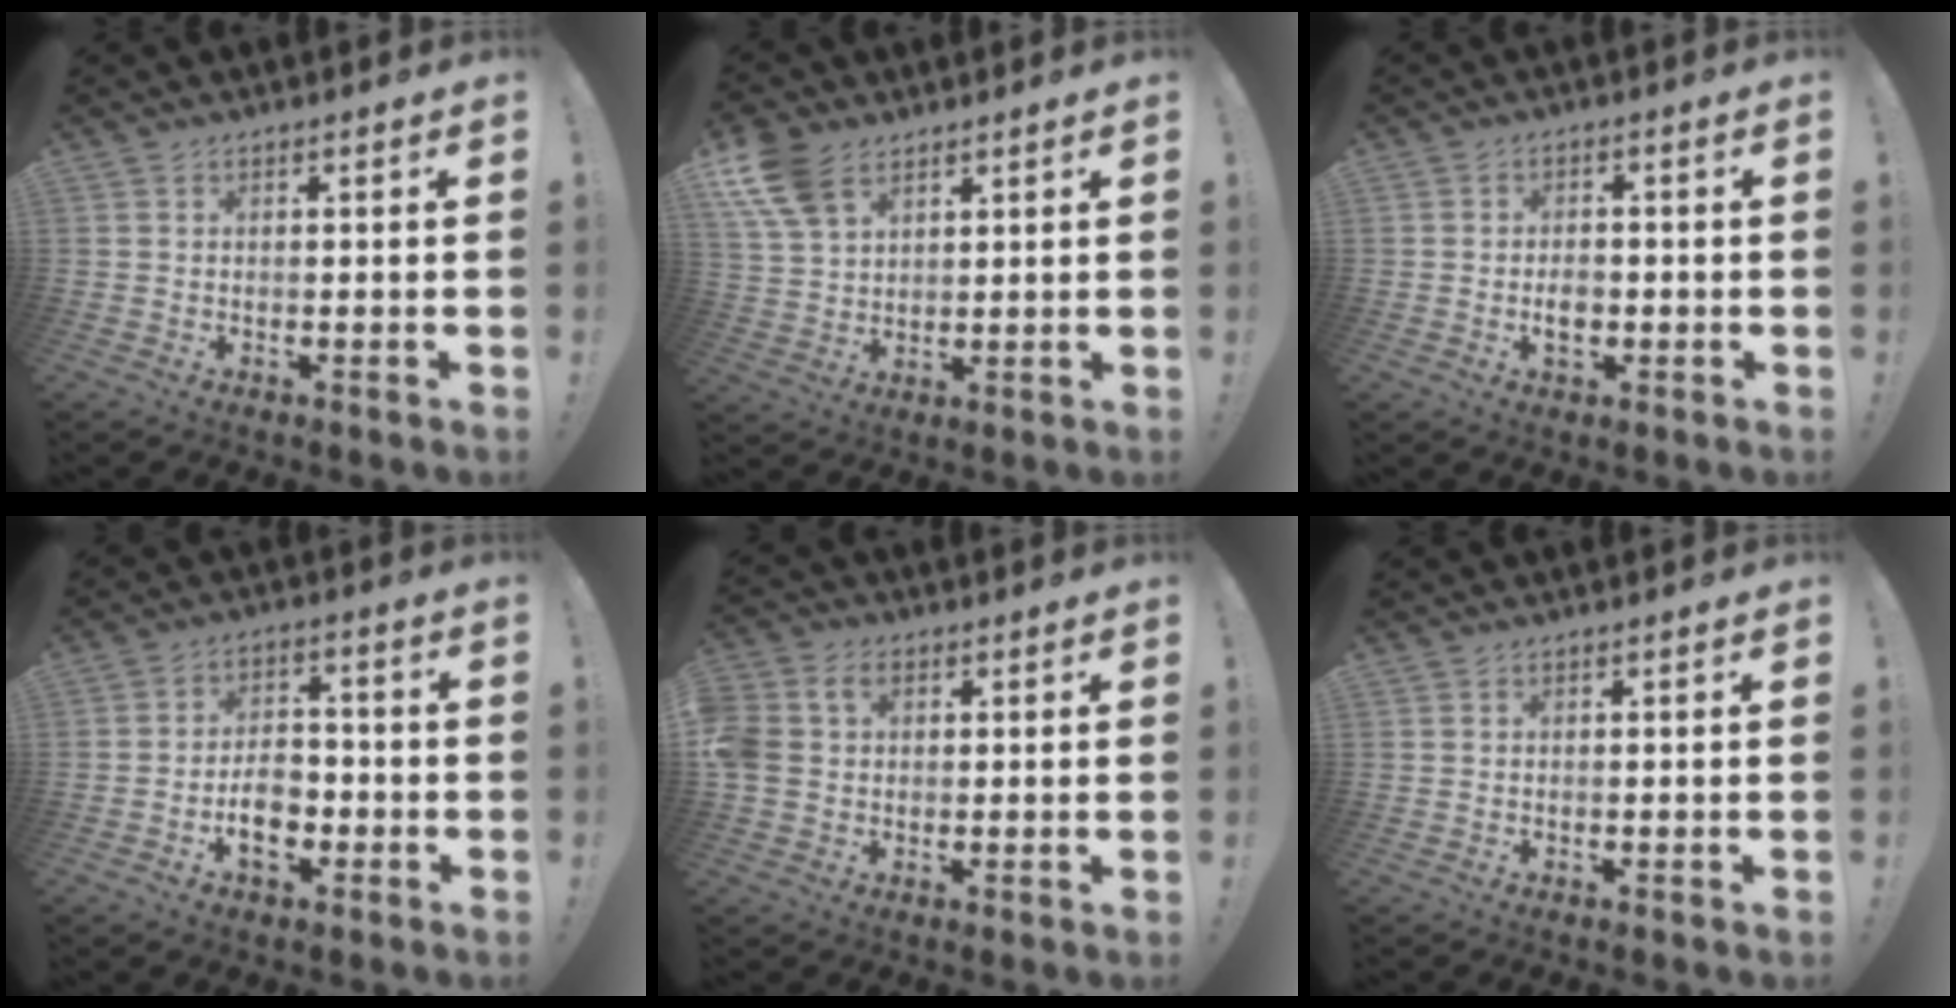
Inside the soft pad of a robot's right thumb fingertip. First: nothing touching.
{"total": 10.1, "force": [5.9, 6.2, 5.3], "torque": [-0.113, -0.016, 0.119]}
{"total": 5.0, "force": [-1.4, 4.2, 2.5], "torque": [-0.016, 0.002, -0.025]}
{"total": 9.0, "force": [-3.2, 6.3, 5.6], "torque": [-0.079, 0.015, -0.055]}
{"total": 7.4, "force": [1.2, 5.8, 4.4], "torque": [-0.090, 0.008, 0.025]}
{"total": 0.0}